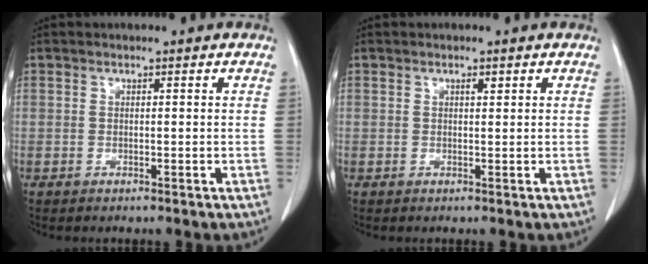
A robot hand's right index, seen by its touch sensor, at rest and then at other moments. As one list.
[{"total": 0.7, "force": [0.4, 0.2, 0.6], "torque": [-0.011, -0.001, 0.005]}]